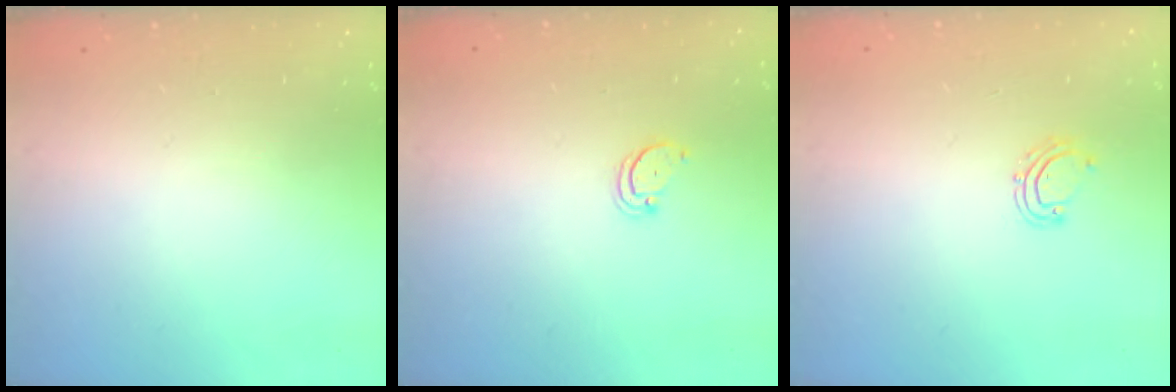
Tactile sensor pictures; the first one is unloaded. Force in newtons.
{"total": 2.5, "press": 2.5, "slide": 0.3}
{"total": 5.6, "press": 5.4, "slide": 1.5}